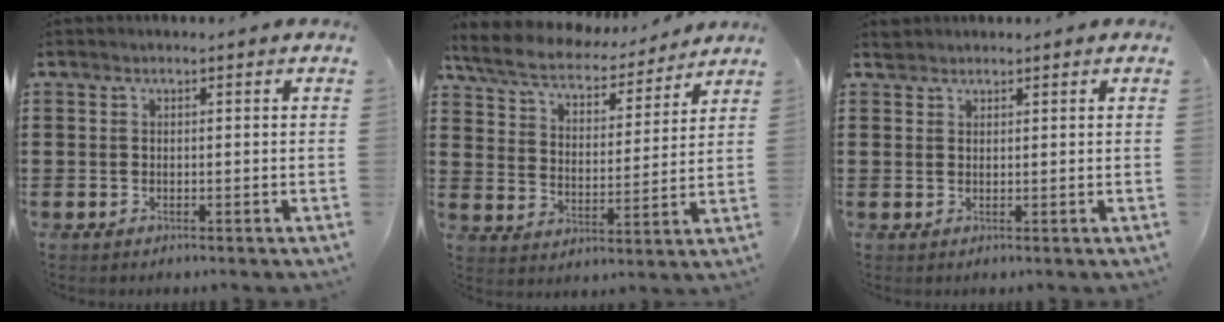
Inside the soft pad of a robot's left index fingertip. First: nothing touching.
{"total": 6.5, "force": [6.0, 1.4, 2.1], "torque": [-0.070, -0.036, 0.102]}
{"total": 1.4, "force": [1.3, 0.5, 0.0], "torque": [-0.004, 0.003, 0.026]}